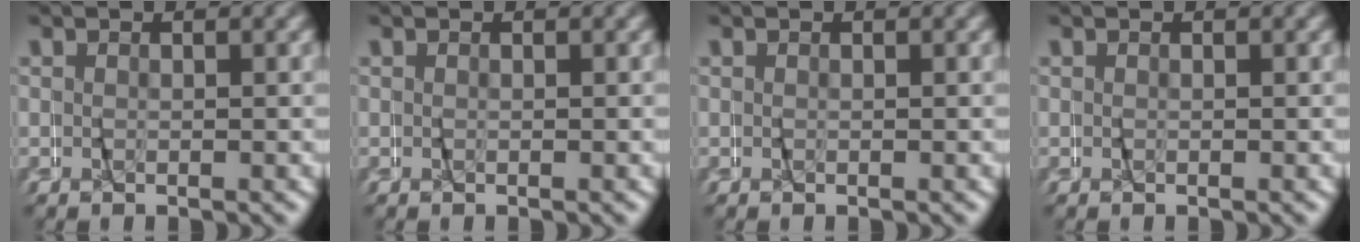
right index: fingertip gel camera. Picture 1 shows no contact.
{"total": 0.0}
{"total": 0.0}
{"total": 0.0}